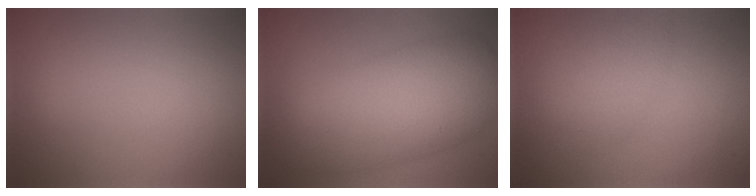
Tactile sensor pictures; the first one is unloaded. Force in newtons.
{"total": 9.5, "press": 9.5, "slide": 0.3}
{"total": 2.1, "press": 2.1, "slide": 0.1}